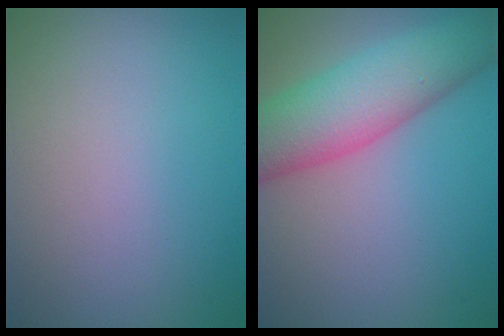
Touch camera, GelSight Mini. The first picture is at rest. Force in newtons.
{"total": 8.1, "press": 8.1, "slide": 0.5}